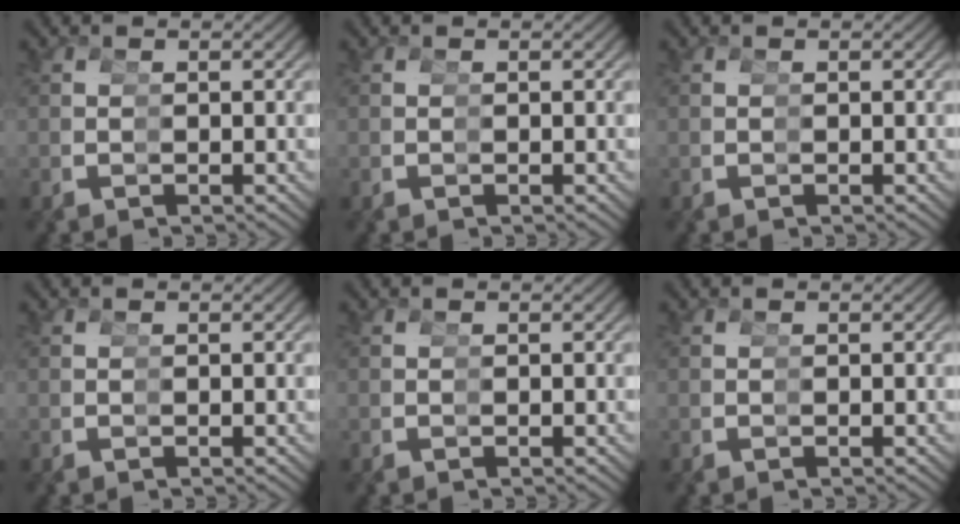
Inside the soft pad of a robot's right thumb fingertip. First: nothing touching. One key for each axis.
{"total": 0.0}
{"total": 0.0}
{"total": 0.0}
{"total": 0.0}
{"total": 0.0}